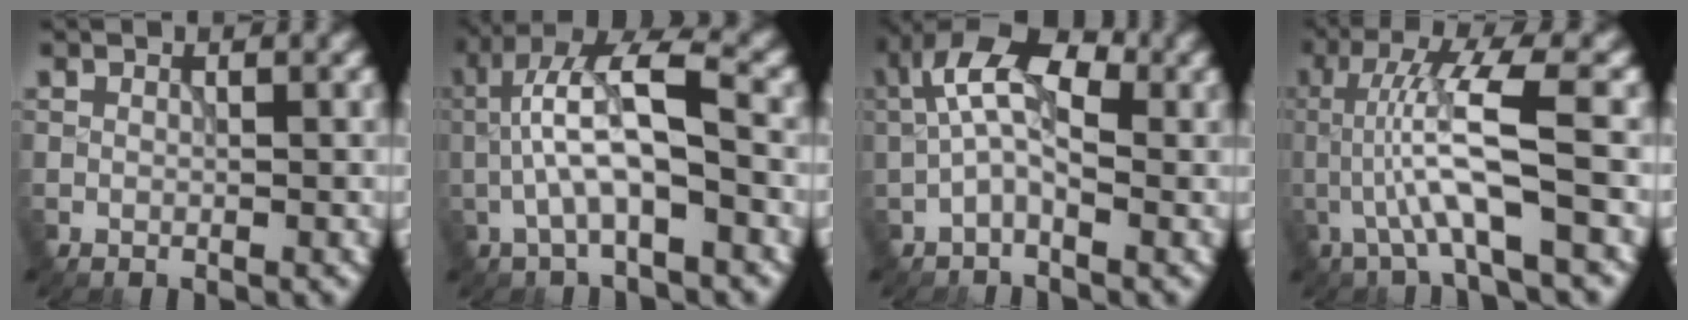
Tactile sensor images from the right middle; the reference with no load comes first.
{"total": 7.1, "force": [-0.9, 2.2, 6.7], "torque": [-0.131, 0.024, -0.023]}
{"total": 6.7, "force": [0.5, 3.4, 5.7], "torque": [-0.114, 0.025, -0.007]}
{"total": 6.2, "force": [-1.0, 0.7, 6.1], "torque": [-0.120, 0.016, -0.018]}